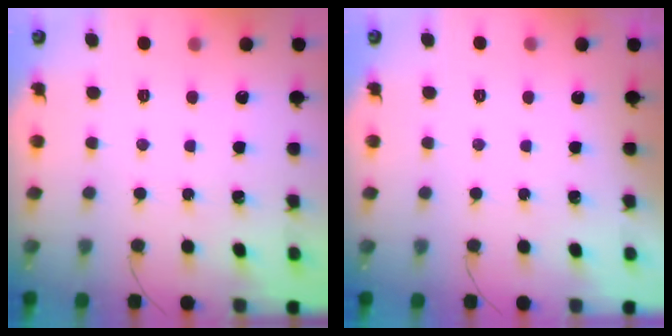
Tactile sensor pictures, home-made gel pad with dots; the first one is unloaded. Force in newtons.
{"total": 0.0}